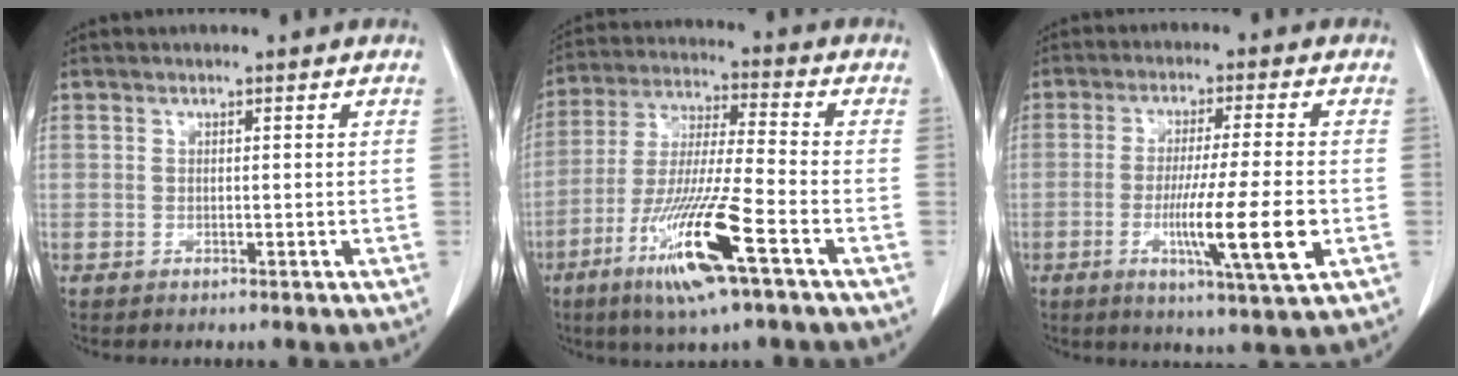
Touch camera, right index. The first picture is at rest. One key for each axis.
{"total": 14.9, "fx": -7.2, "fy": 0.4, "fz": 13.1, "tx": -0.267, "ty": -0.028, "tz": -0.131}
{"total": 11.1, "fx": -3.0, "fy": -0.6, "fz": 10.7, "tx": -0.183, "ty": -0.025, "tz": -0.053}